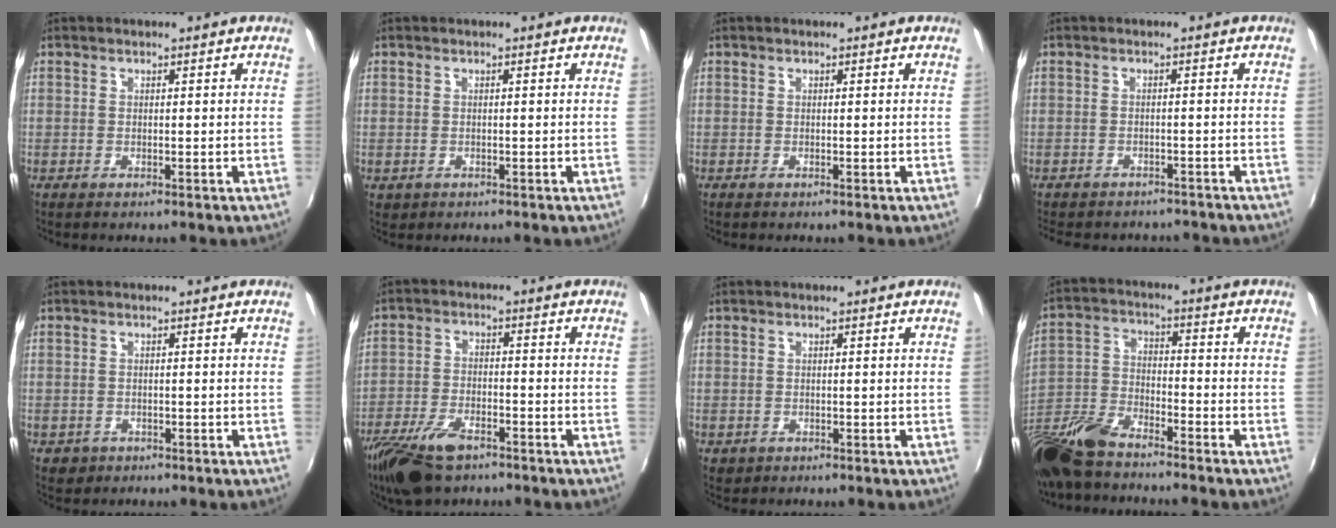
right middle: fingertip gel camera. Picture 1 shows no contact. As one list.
[{"total": 1.0, "force": [-0.2, 0.9, 0.3], "torque": [-0.005, -0.002, -0.003]}, {"total": 0.0}, {"total": 8.1, "force": [-7.1, 3.0, 2.6], "torque": [-0.065, -0.015, -0.098]}, {"total": 2.6, "force": [-0.9, 2.3, 0.8], "torque": [-0.022, -0.004, -0.010]}, {"total": 11.3, "force": [-7.8, 5.0, 6.6], "torque": [-0.160, -0.022, -0.148]}, {"total": 1.4, "force": [-0.3, 1.3, 0.5], "torque": [-0.009, -0.004, -0.005]}, {"total": 15.0, "force": [-11.8, 4.5, 8.1], "torque": [-0.185, -0.023, -0.235]}]